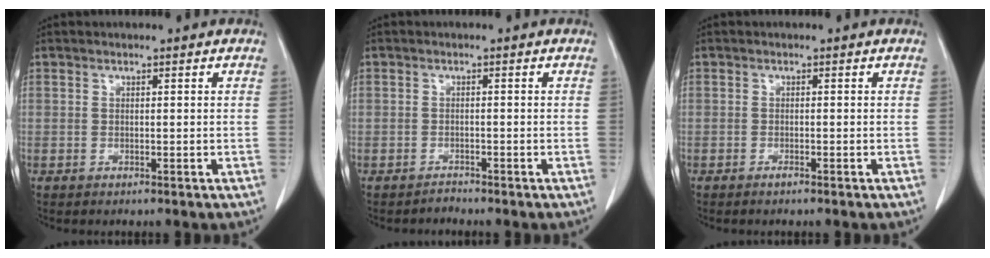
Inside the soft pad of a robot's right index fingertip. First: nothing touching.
{"total": 1.1, "force": [-0.9, 0.3, -0.5], "torque": [0.015, -0.004, -0.018]}
{"total": 0.6, "force": [-0.6, 0.0, 0.3], "torque": [-0.008, -0.001, -0.009]}